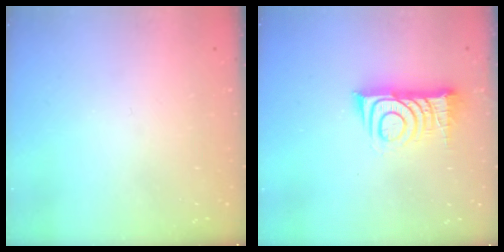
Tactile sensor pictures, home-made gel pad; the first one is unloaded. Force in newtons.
{"total": 11.2, "press": 11.2, "slide": 1.0}